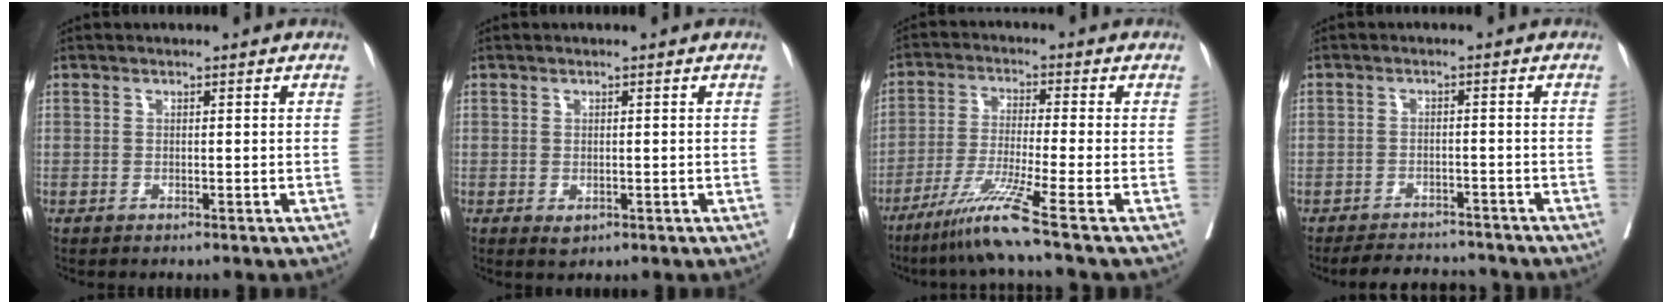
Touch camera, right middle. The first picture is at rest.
{"total": 0.9, "force": [-0.2, 0.6, 0.6], "torque": [-0.008, -0.002, 0.004]}
{"total": 8.8, "force": [-6.0, -2.6, 5.8], "torque": [-0.110, -0.037, -0.117]}
{"total": 7.1, "force": [-6.7, 1.9, 1.4], "torque": [-0.020, -0.003, -0.092]}